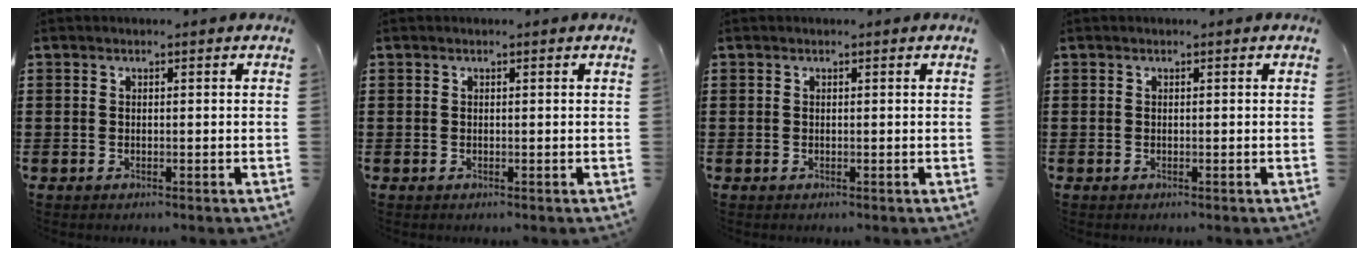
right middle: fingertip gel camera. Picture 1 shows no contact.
{"total": 0.0}
{"total": 0.0}
{"total": 0.0}